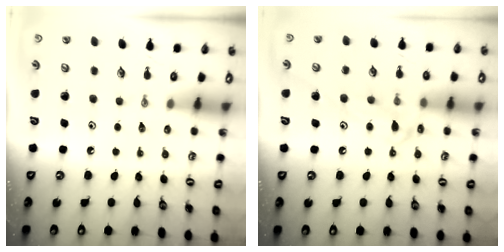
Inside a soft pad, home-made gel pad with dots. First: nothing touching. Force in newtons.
{"total": 11.5, "press": 11.4, "slide": 0.9}